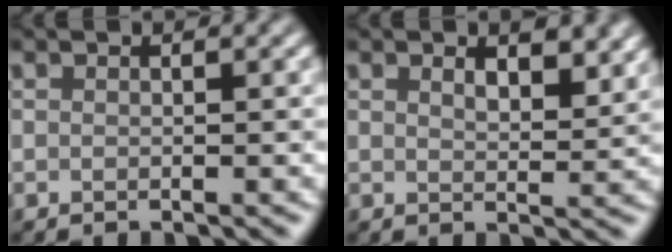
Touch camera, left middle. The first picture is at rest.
{"total": 3.0, "force": [2.0, 1.2, 1.9], "torque": [-0.033, -0.005, 0.034]}